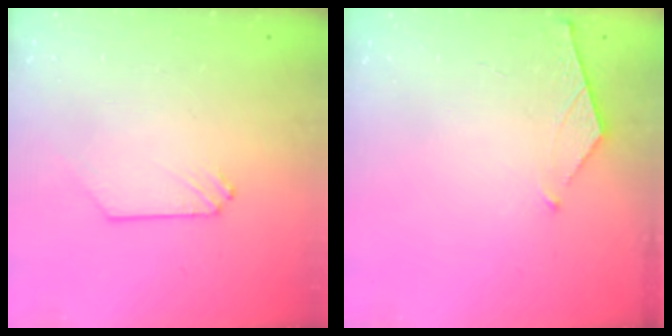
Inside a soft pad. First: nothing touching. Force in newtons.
{"total": 4.9, "press": 4.8, "slide": 0.5}